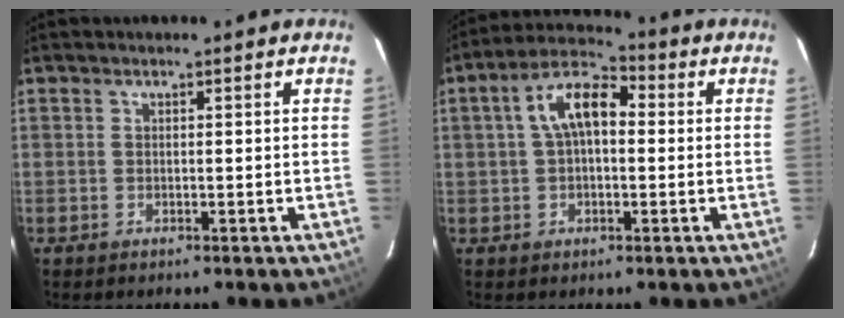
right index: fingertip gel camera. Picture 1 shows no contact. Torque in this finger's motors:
{"motor_torque": [0.28, 0.01, 0.26, 0.13]}